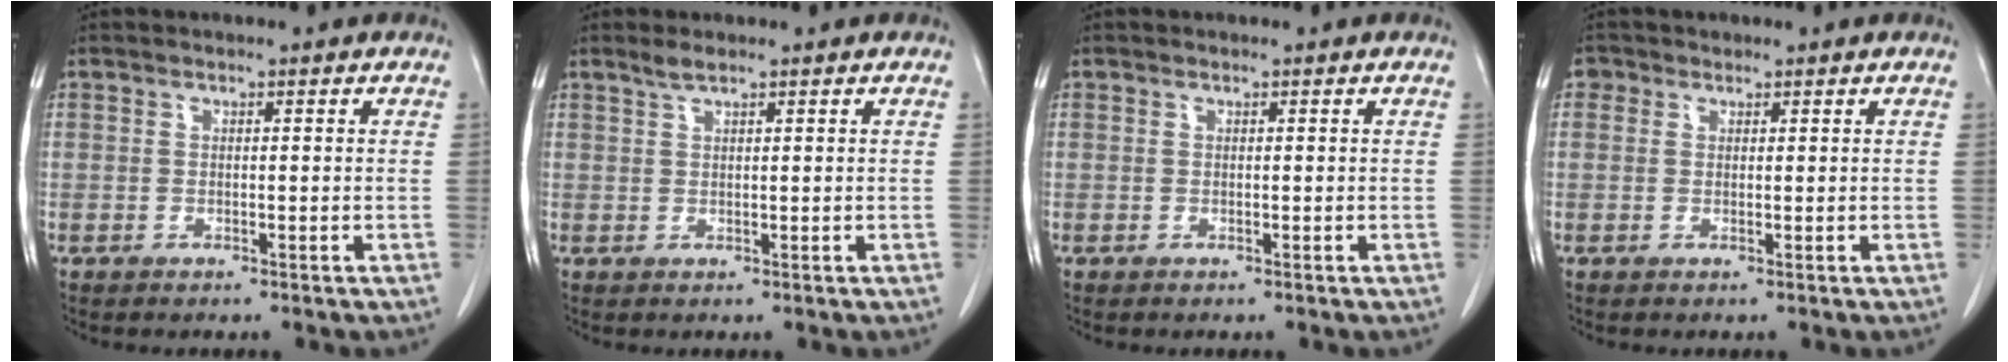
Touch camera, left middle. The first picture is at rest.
{"total": 1.3, "force": [1.1, 0.0, 0.7], "torque": [-0.018, 0.001, 0.025]}
{"total": 0.0}
{"total": 1.4, "force": [0.7, 1.2, 0.1], "torque": [0.006, 0.005, 0.007]}